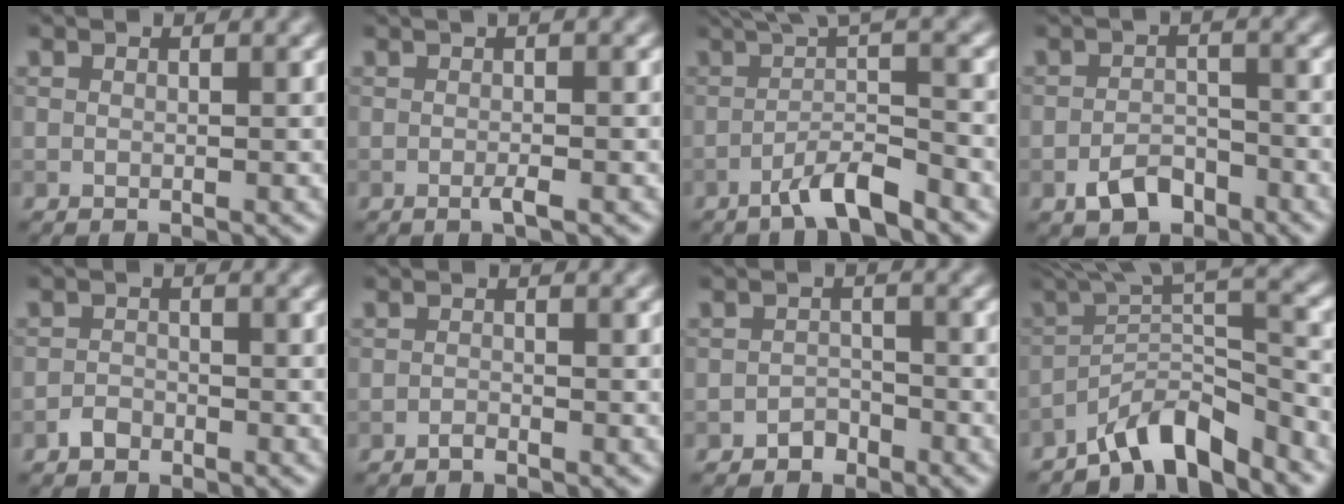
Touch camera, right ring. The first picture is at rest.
{"total": 2.6, "force": [-0.2, 0.5, 2.5], "torque": [-0.037, -0.002, -0.009]}
{"total": 5.6, "force": [-2.2, 1.0, 5.1], "torque": [-0.074, 0.007, -0.049]}
{"total": 3.2, "force": [-2.1, 1.6, 1.8], "torque": [-0.028, 0.005, -0.039]}
{"total": 1.3, "force": [-1.1, 0.7, 0.3], "torque": [-0.003, 0.002, -0.022]}
{"total": 0.7, "force": [-0.7, 0.0, 0.2], "torque": [-0.001, 0.002, -0.015]}
{"total": 1.6, "force": [-1.3, 0.9, 0.3], "torque": [-0.001, 0.007, -0.024]}
{"total": 6.8, "force": [-4.9, 1.2, 4.5], "torque": [-0.065, 0.011, -0.094]}